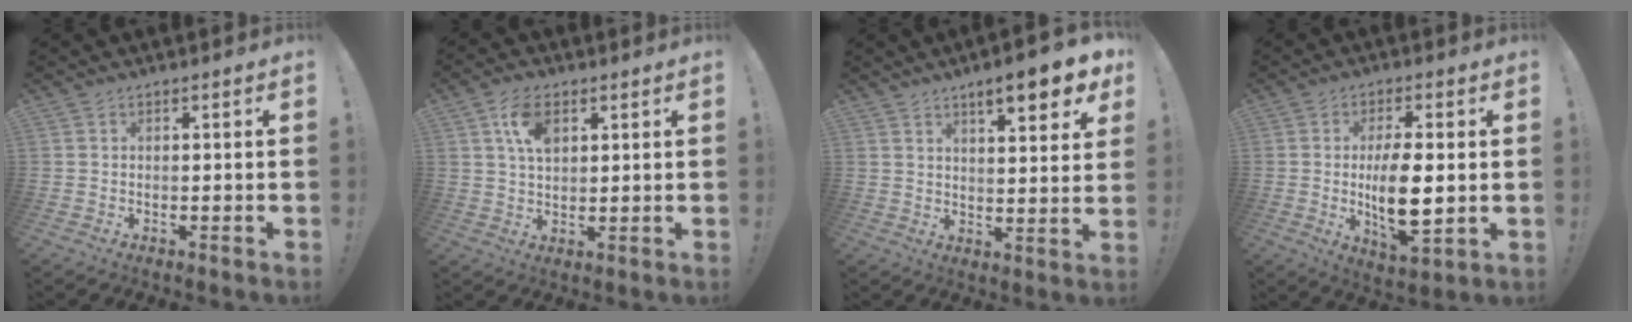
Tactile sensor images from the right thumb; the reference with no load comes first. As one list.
[{"total": 8.2, "force": [3.4, 4.8, 5.8], "torque": [-0.098, -0.001, 0.064]}, {"total": 10.3, "force": [6.2, 2.1, 7.9], "torque": [-0.110, -0.034, 0.098]}, {"total": 11.9, "force": [-0.1, 4.4, 11.1], "torque": [-0.197, -0.017, -0.006]}]